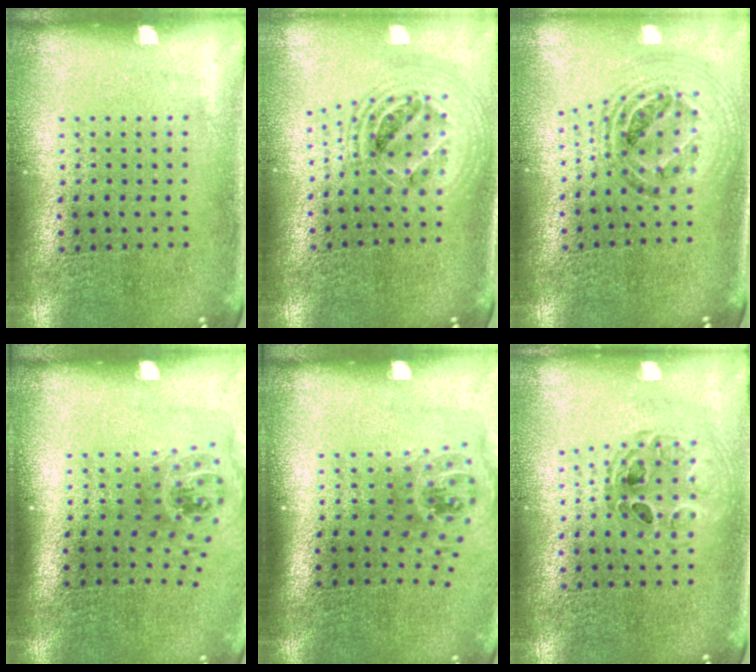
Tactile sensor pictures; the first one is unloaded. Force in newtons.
{"total": 2.1, "press": 1.7, "slide": 1.3}
{"total": 1.2, "press": 1.1, "slide": 0.4}
{"total": 1.3, "press": 1.0, "slide": 0.8}
{"total": 1.3, "press": 1.0, "slide": 0.8}
{"total": 0.8, "press": 0.8, "slide": 0.1}